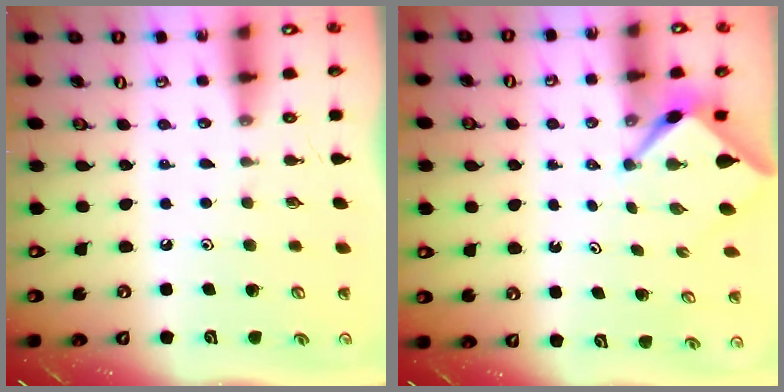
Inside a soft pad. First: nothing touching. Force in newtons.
{"total": 2.5, "press": 2.5, "slide": 0.3}